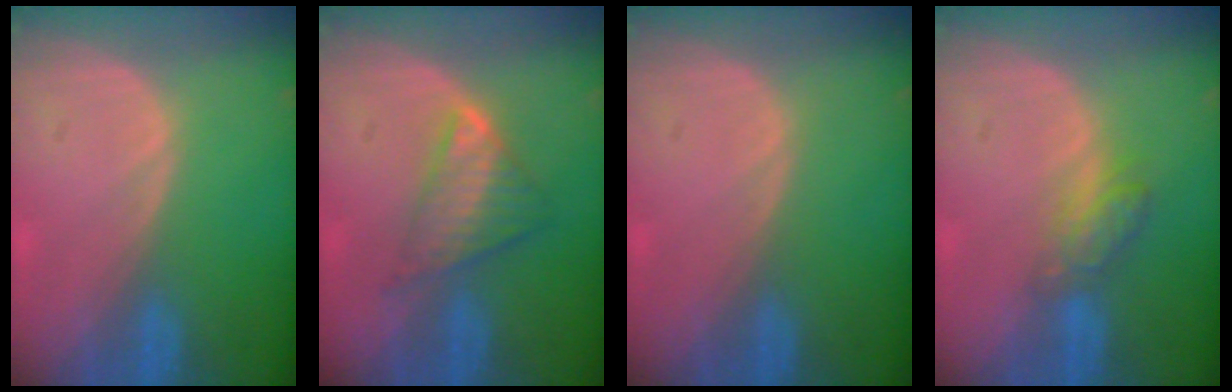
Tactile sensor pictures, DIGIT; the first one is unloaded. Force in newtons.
{"total": 5.8, "press": 5.4, "slide": 2.3}
{"total": 0.0}
{"total": 4.2, "press": 4.1, "slide": 0.7}